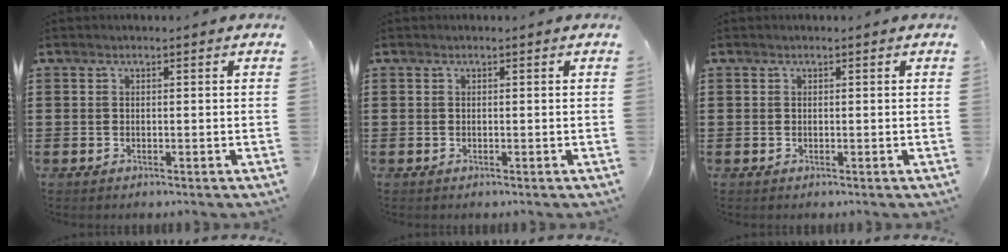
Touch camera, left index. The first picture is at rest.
{"total": 0.0}
{"total": 0.0}